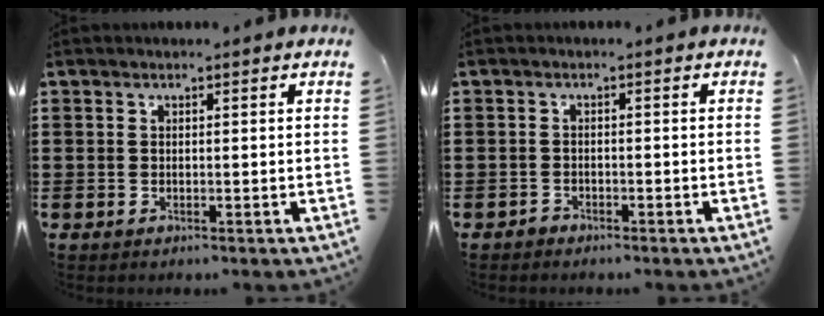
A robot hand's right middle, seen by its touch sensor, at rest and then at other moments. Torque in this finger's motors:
{"motor_torque": [0.12, 0.01, 0.03, 0.01]}